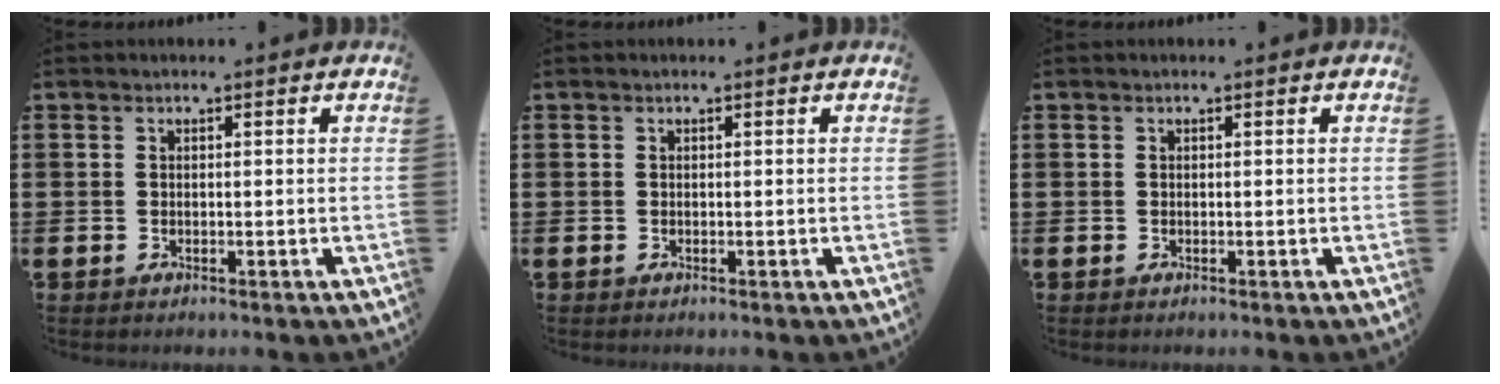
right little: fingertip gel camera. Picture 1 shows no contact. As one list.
[{"total": 0.0}, {"total": 0.0}]